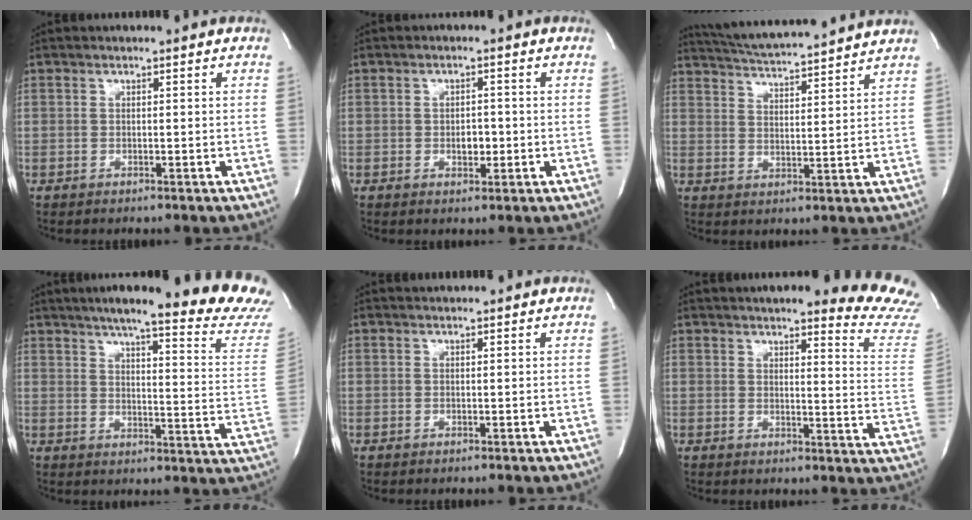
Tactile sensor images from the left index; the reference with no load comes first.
{"total": 2.4, "force": [-0.6, 1.4, 1.8], "torque": [-0.027, 0.003, -0.005]}
{"total": 14.1, "force": [13.1, 0.1, 5.1], "torque": [-0.098, 0.016, 0.194]}
{"total": 26.1, "force": [22.7, 0.8, 12.9], "torque": [-0.176, -0.086, 0.269]}
{"total": 0.6, "force": [0.5, 0.0, 0.1], "torque": [-0.009, 0.009, 0.011]}
{"total": 17.1, "force": [16.1, 0.5, 5.8], "torque": [-0.058, -0.098, 0.162]}